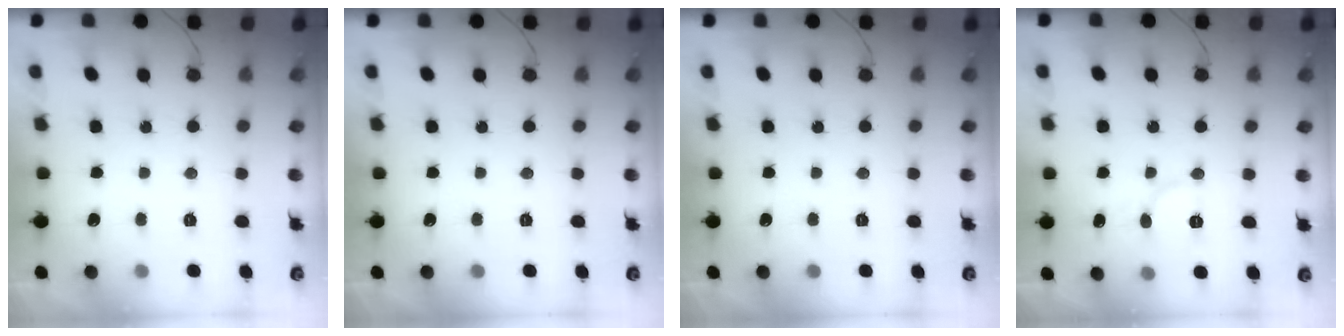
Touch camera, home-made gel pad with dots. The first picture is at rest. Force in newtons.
{"total": 0.0}
{"total": 0.0}
{"total": 6.1, "press": 6.1, "slide": 0.5}